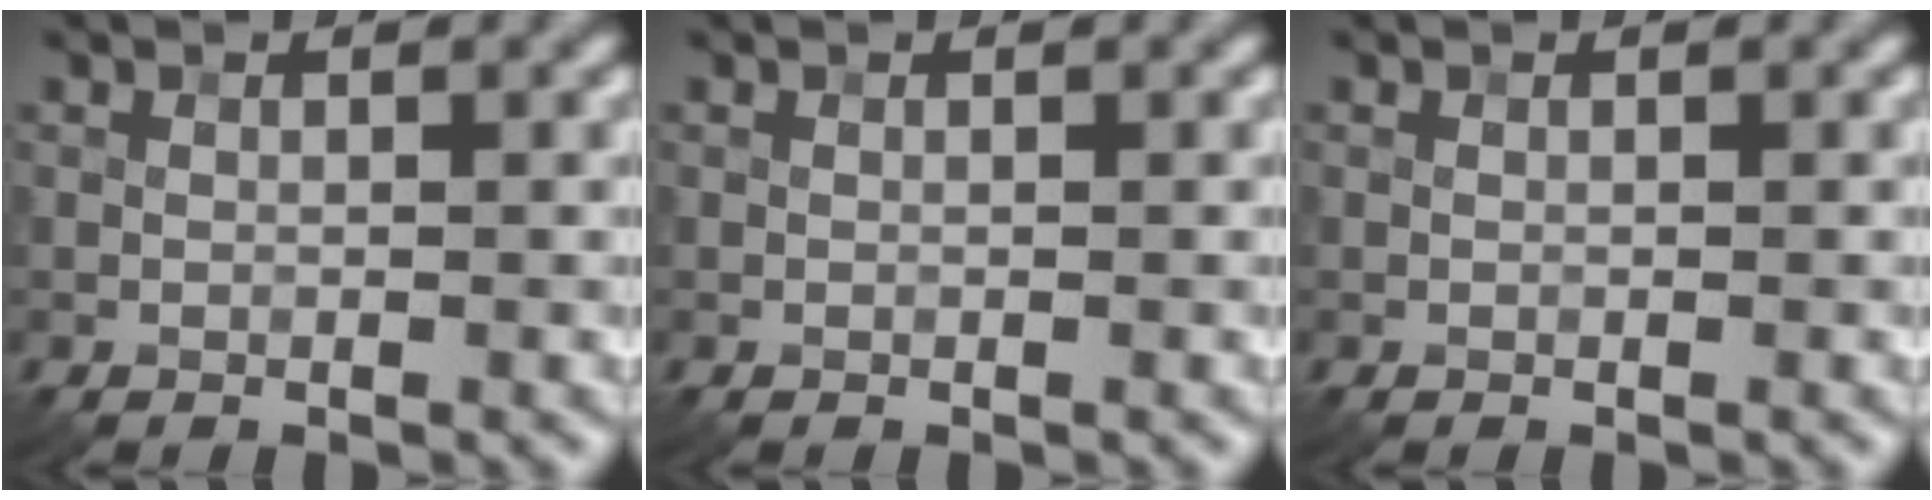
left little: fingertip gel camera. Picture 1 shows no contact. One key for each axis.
{"total": 0.0}
{"total": 0.0}